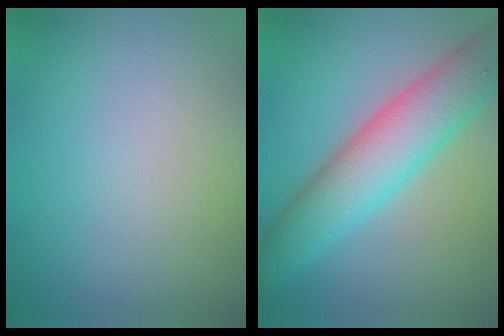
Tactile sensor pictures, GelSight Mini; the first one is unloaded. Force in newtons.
{"total": 7.4, "press": 7.4, "slide": 0.4}